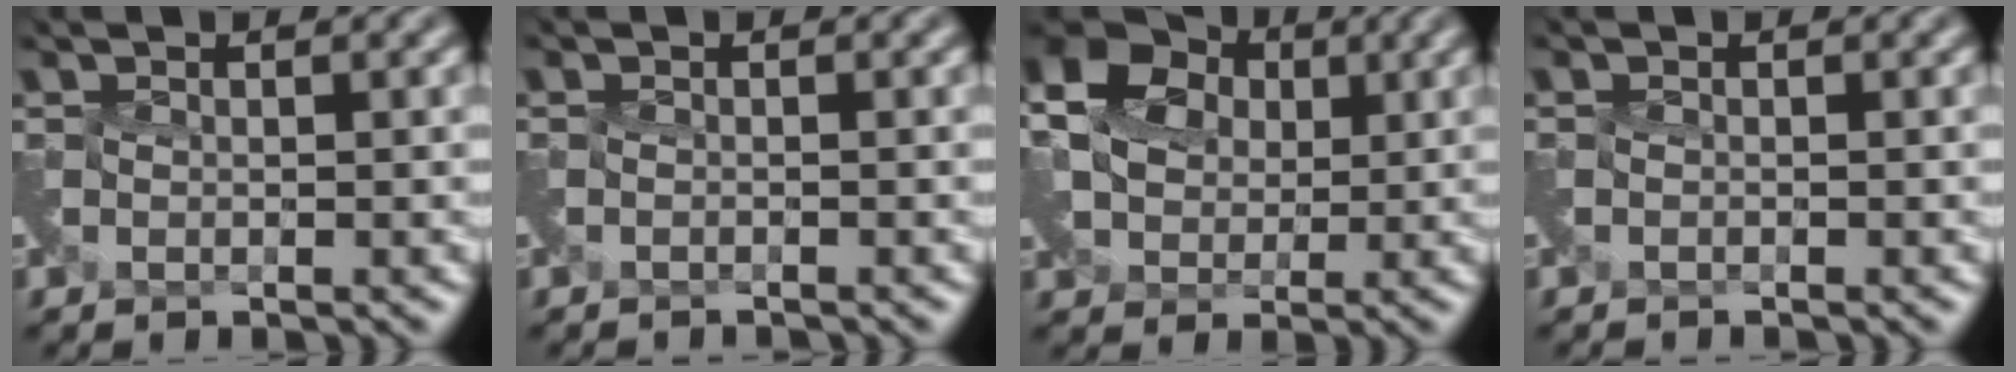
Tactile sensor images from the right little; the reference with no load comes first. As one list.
[{"total": 1.2, "force": [-1.1, -0.3, -0.4], "torque": [0.008, -0.011, -0.027]}, {"total": 10.5, "force": [3.6, 8.6, 4.9], "torque": [-0.115, 0.041, 0.052]}, {"total": 0.9, "force": [-0.7, -0.3, -0.5], "torque": [0.006, -0.008, -0.018]}]